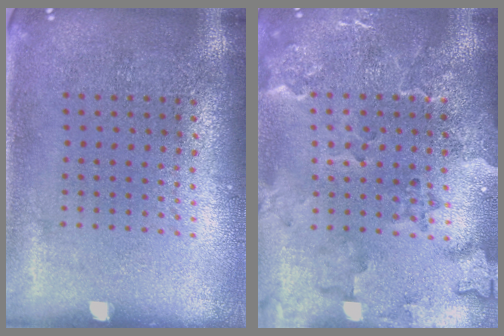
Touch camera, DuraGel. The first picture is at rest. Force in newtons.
{"total": 2.4, "press": 2.2, "slide": 1.0}